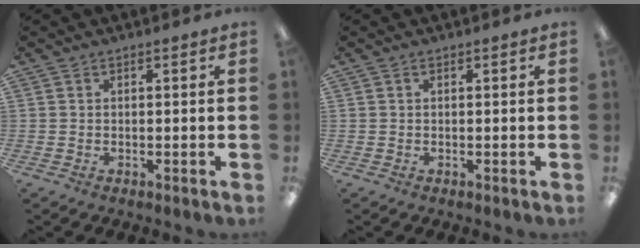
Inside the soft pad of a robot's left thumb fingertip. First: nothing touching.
{"total": 0.0}